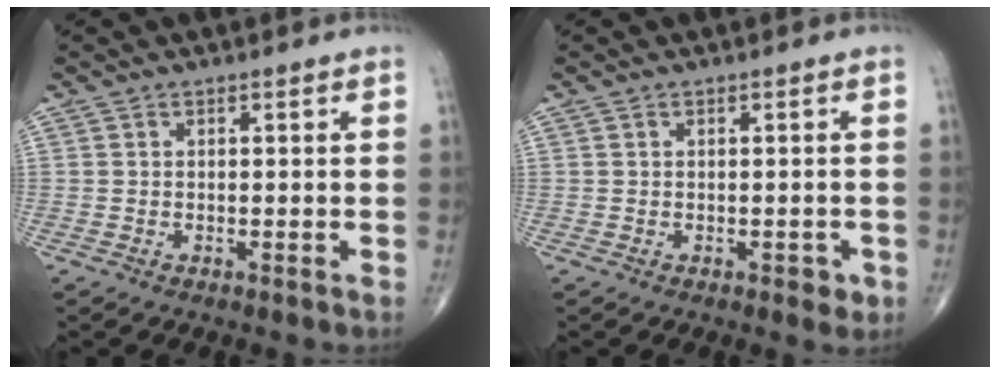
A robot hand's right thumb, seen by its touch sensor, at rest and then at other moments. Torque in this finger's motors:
{"motor_torque": [0.32, 0.57, -0.14, -0.06, 0.08]}